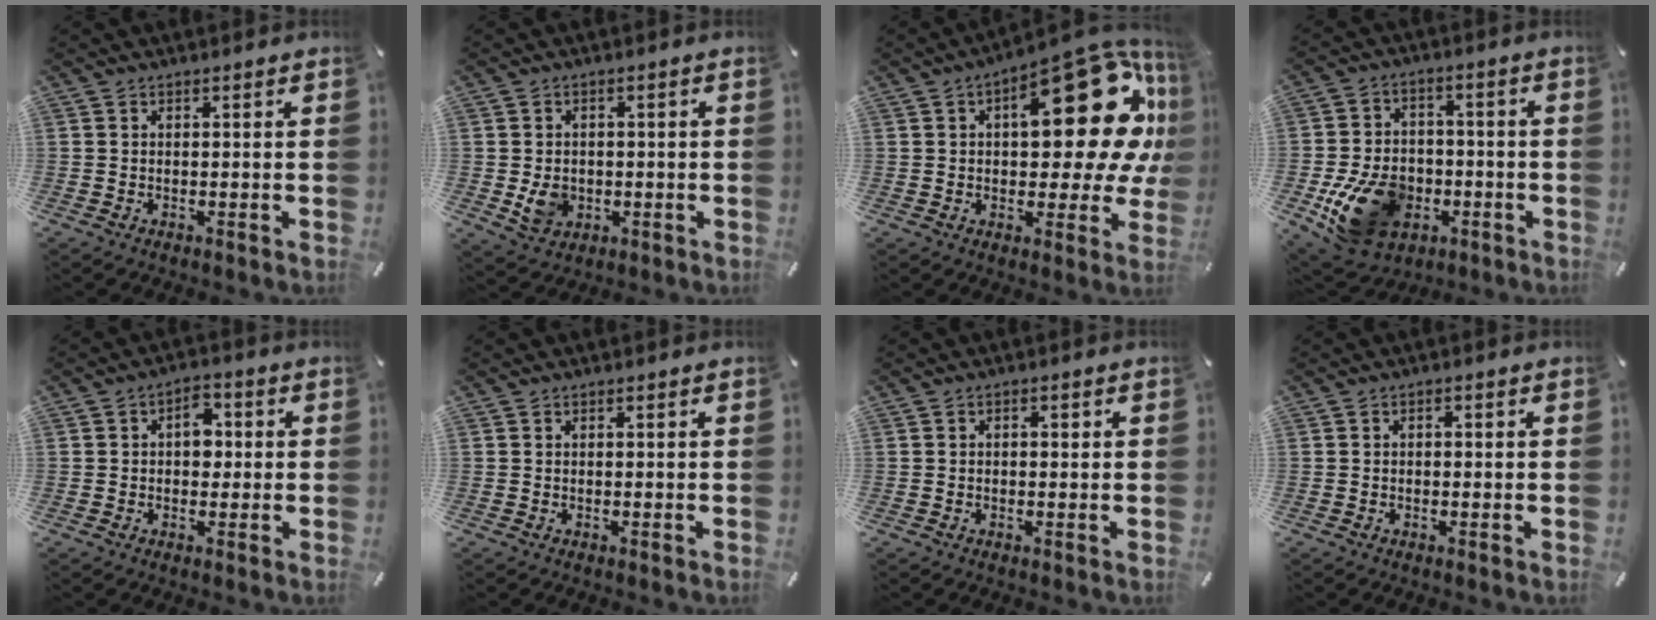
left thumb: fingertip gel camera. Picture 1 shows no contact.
{"total": 5.6, "force": [-0.7, 4.8, 2.8], "torque": [-0.037, -0.003, -0.012]}
{"total": 27.5, "force": [7.4, 13.0, 23.0], "torque": [-0.279, -0.050, 0.122]}
{"total": 16.7, "force": [-5.9, 12.2, 9.8], "torque": [-0.189, 0.031, -0.093]}
{"total": 5.3, "force": [0.4, 3.6, 3.9], "torque": [-0.045, 0.002, -0.003]}
{"total": 0.0}
{"total": 1.3, "force": [-0.2, 0.8, 1.0], "torque": [-0.019, 0.004, -0.005]}
{"total": 0.9, "force": [-0.3, 0.6, 0.6], "torque": [-0.011, 0.002, -0.007]}